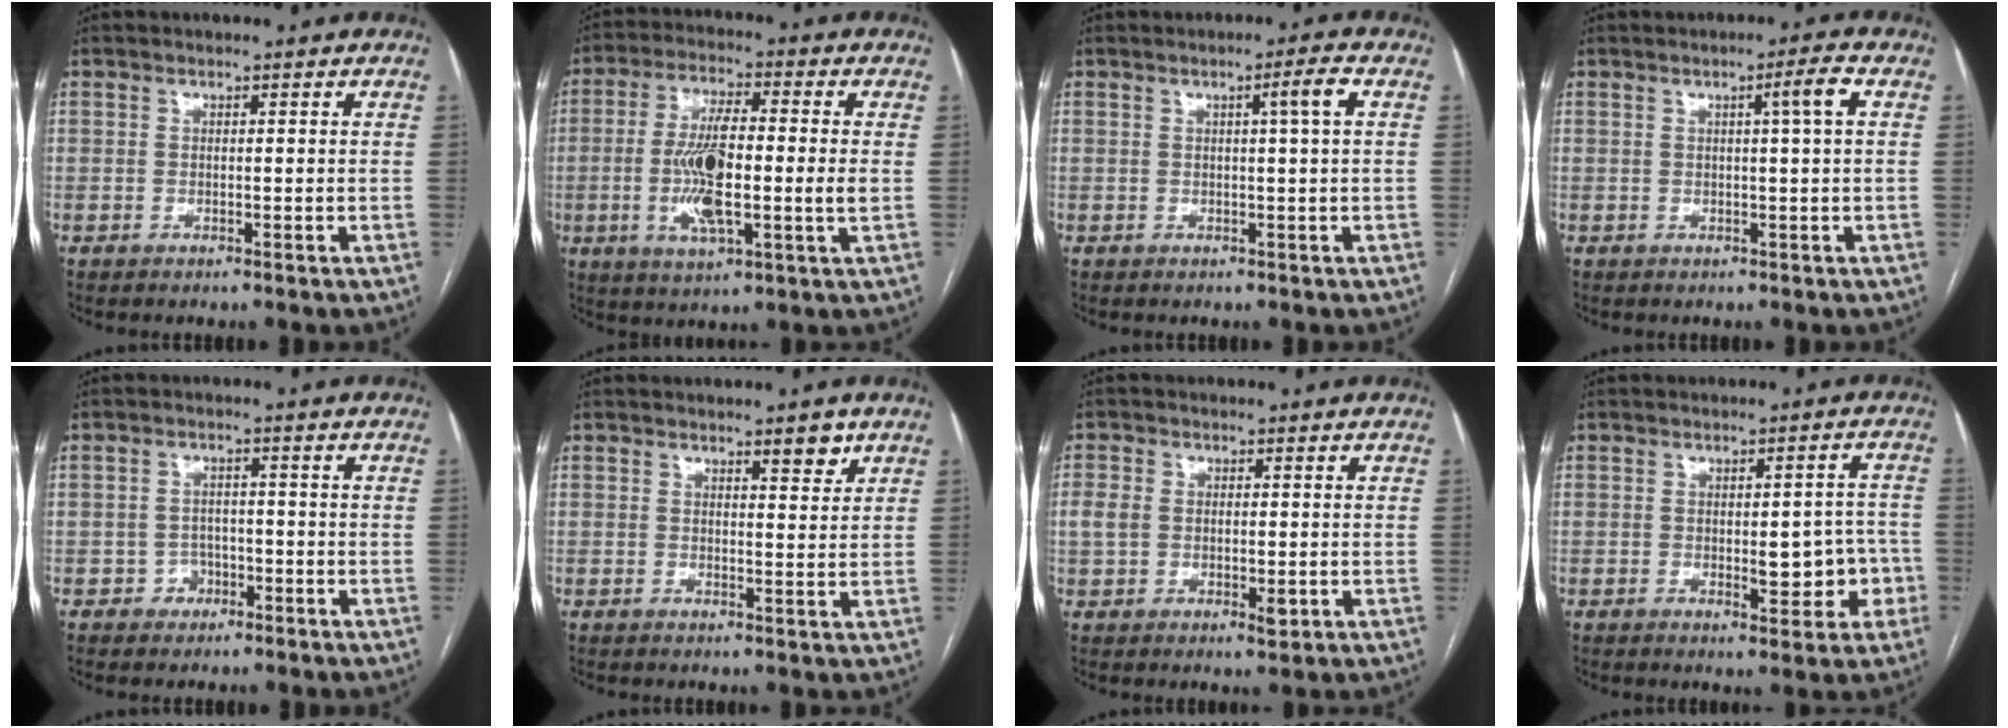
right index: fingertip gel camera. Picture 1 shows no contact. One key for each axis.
{"total": 12.2, "fx": -1.1, "fy": 2.1, "fz": 11.9, "tx": -0.237, "ty": 0.002, "tz": -0.020}
{"total": 3.0, "fx": 0.7, "fy": -0.6, "fz": 2.9, "tx": -0.046, "ty": 0.002, "tz": 0.011}
{"total": 3.2, "fx": 0.7, "fy": -0.6, "fz": 3.0, "tx": -0.048, "ty": 0.002, "tz": 0.012}
{"total": 2.8, "fx": -1.4, "fy": 2.4, "fz": 0.4, "tx": 0.003, "ty": 0.013, "tz": -0.021}
{"total": 3.1, "fx": 2.1, "fy": 0.7, "fz": 2.1, "tx": -0.029, "ty": -0.006, "tz": 0.030}
{"total": 5.2, "fx": -0.4, "fy": 3.3, "fz": 3.9, "tx": -0.080, "ty": 0.004, "tz": 0.001}
{"total": 5.2, "fx": -1.1, "fy": 2.6, "fz": 4.4, "tx": -0.051, "ty": 0.011, "tz": -0.002}